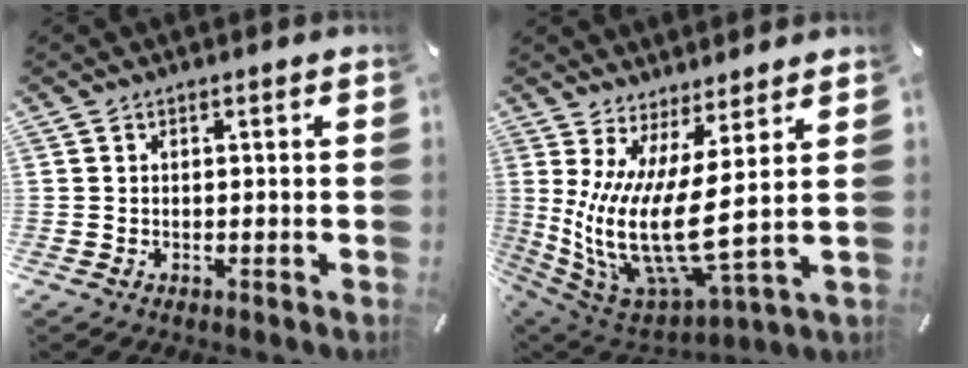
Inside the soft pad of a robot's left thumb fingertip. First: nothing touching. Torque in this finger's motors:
{"motor_torque": [1.93, 3.08, 1.45, -1.32, 0.36]}